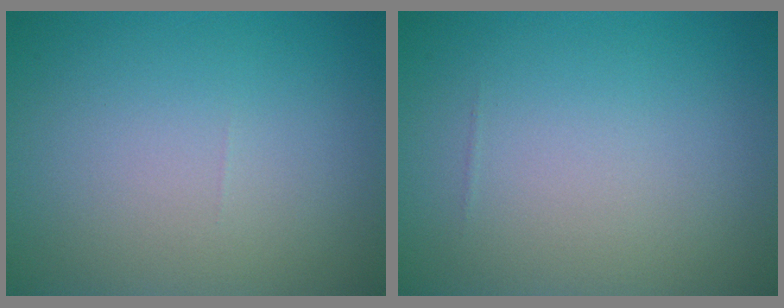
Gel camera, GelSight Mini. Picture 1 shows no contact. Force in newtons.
{"total": 0.0}